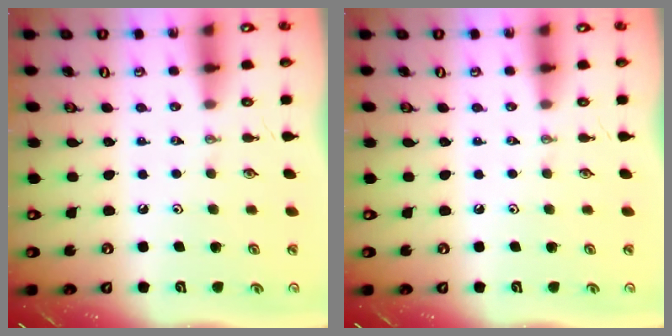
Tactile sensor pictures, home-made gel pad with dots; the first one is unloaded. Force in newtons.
{"total": 0.0}